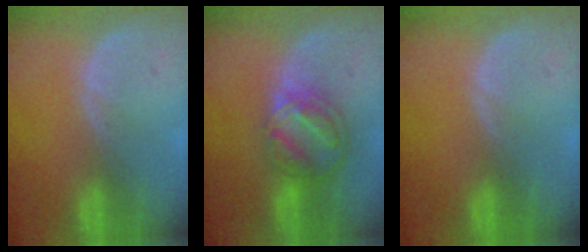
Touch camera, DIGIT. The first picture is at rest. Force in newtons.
{"total": 8.2, "press": 7.0, "slide": 4.3}
{"total": 0.0}